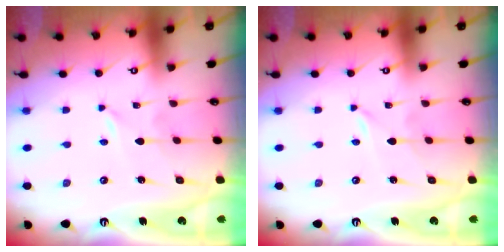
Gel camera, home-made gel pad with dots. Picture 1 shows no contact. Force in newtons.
{"total": 0.0}